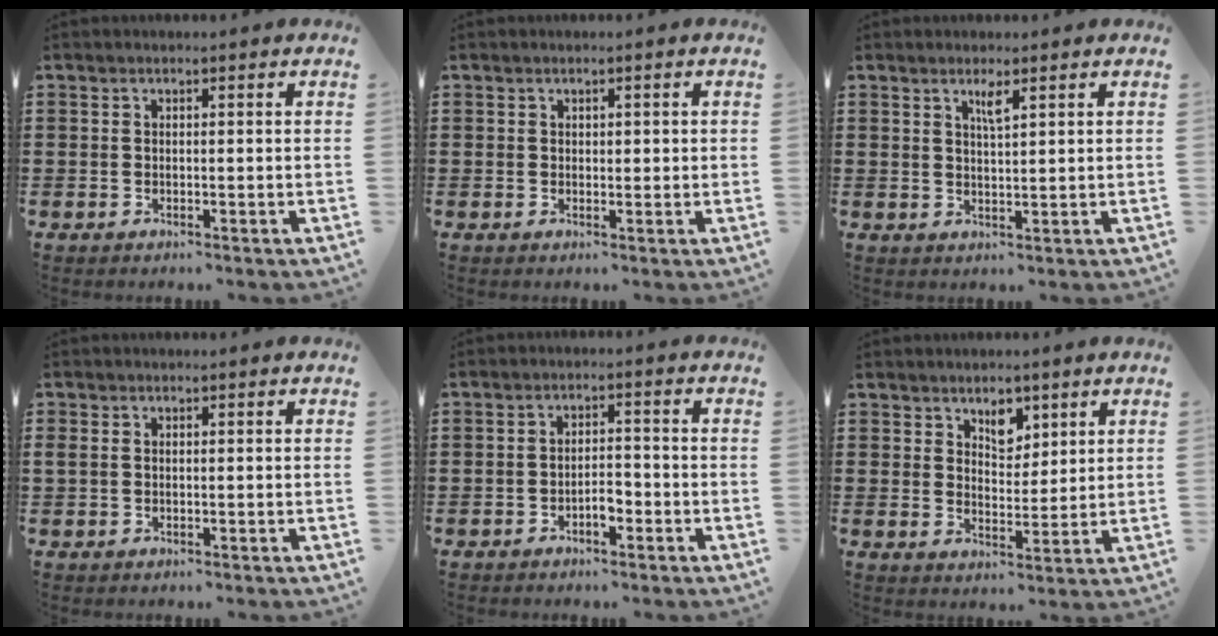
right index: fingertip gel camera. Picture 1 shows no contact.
{"total": 0.7, "force": [0.3, 0.5, 0.3], "torque": [-0.007, 0.004, 0.005]}
{"total": 2.3, "force": [1.4, 0.2, 1.8], "torque": [-0.030, -0.003, 0.021]}
{"total": 0.8, "force": [0.1, 0.6, 0.6], "torque": [-0.021, 0.001, -0.002]}
{"total": 3.1, "force": [-1.6, 1.2, 2.3], "torque": [-0.042, 0.004, -0.031]}
{"total": 4.4, "force": [3.0, 2.7, 1.8], "torque": [-0.032, 0.004, 0.051]}